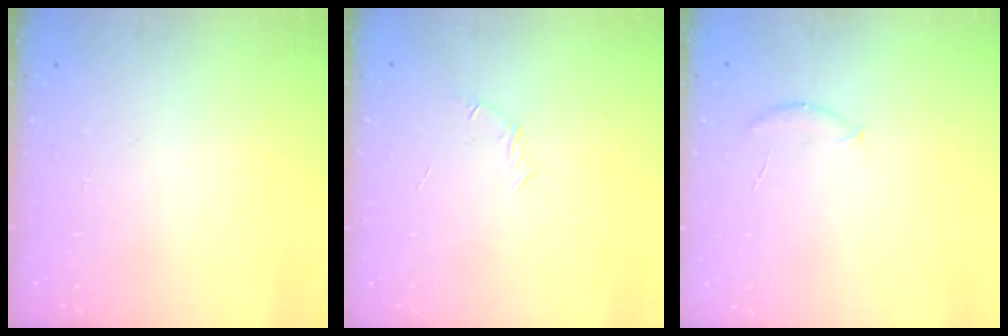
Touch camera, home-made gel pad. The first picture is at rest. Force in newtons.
{"total": 4.7, "press": 4.5, "slide": 1.4}
{"total": 6.4, "press": 6.3, "slide": 1.5}